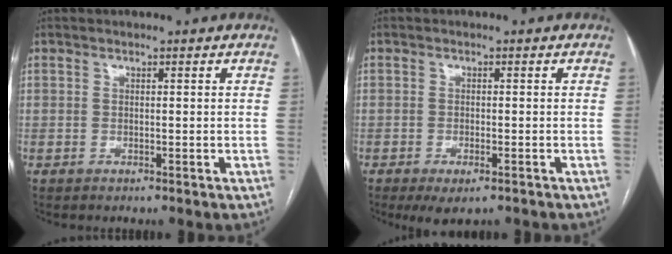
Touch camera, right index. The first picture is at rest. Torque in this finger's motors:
{"motor_torque": [0.57, -0.43, 0.27, 0.05]}